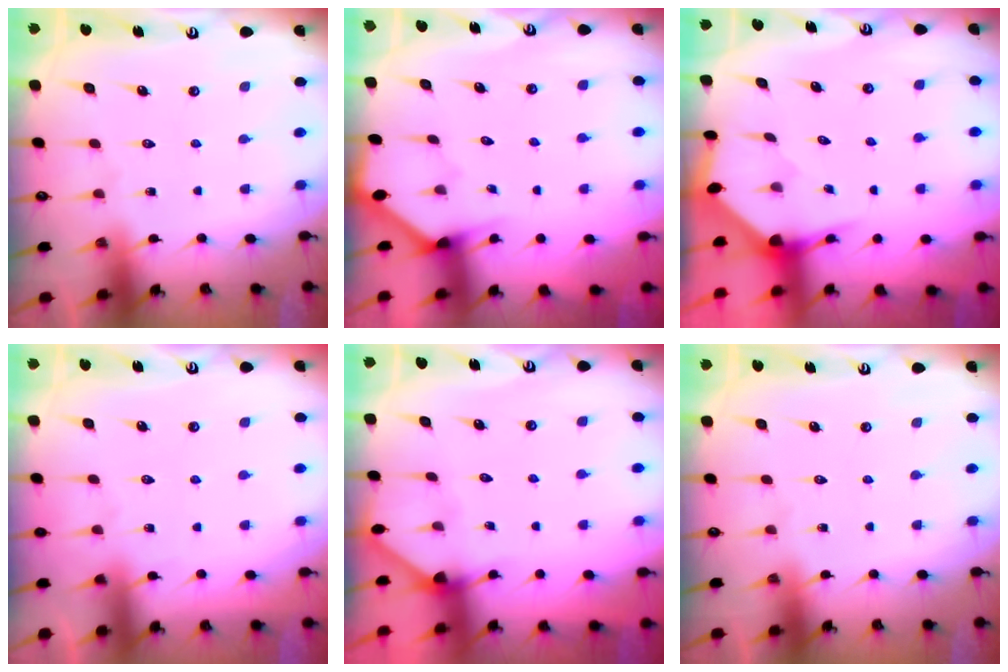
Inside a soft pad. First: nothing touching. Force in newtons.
{"total": 2.4, "press": 2.3, "slide": 0.3}
{"total": 3.3, "press": 3.3, "slide": 0.3}
{"total": 3.9, "press": 3.9, "slide": 0.5}
{"total": 3.1, "press": 3.1, "slide": 0.2}
{"total": 0.0}